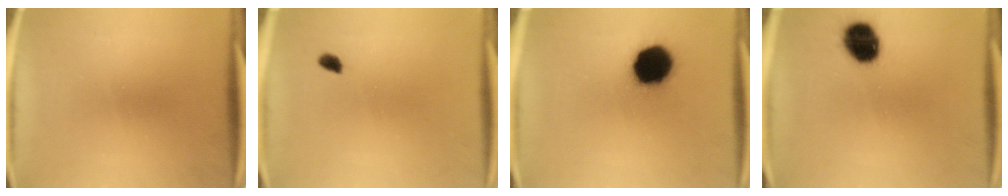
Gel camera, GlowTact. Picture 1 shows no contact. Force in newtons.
{"total": 1.5}
{"total": 16.2}
{"total": 11.1}